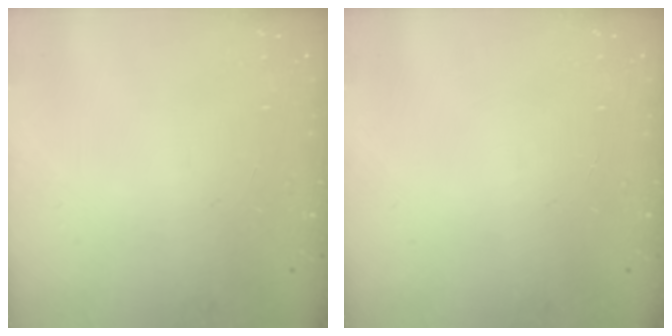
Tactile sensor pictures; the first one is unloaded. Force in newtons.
{"total": 0.0}